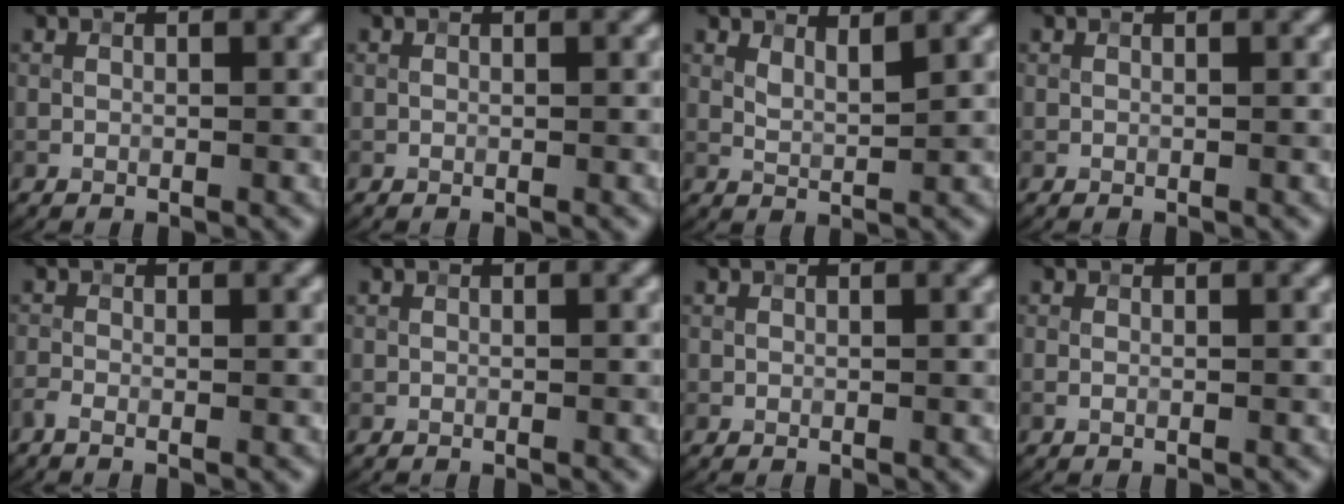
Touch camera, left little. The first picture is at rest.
{"total": 0.0}
{"total": 2.0, "force": [1.3, 0.6, 1.3], "torque": [-0.027, -0.004, 0.026]}
{"total": 0.0}
{"total": 1.0, "force": [-0.7, 0.2, 0.7], "torque": [-0.016, -0.001, -0.019]}
{"total": 0.0}
{"total": 0.0}
{"total": 0.5, "force": [-0.1, 0.2, 0.5], "torque": [-0.011, -0.001, -0.003]}